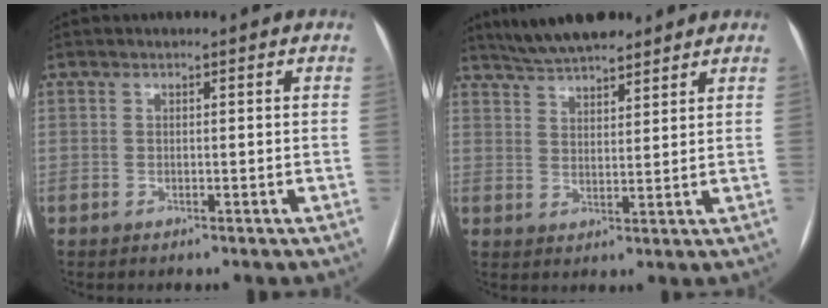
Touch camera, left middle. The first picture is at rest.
{"total": 10.0, "force": [8.6, 2.5, 4.5], "torque": [-0.073, 0.022, 0.144]}